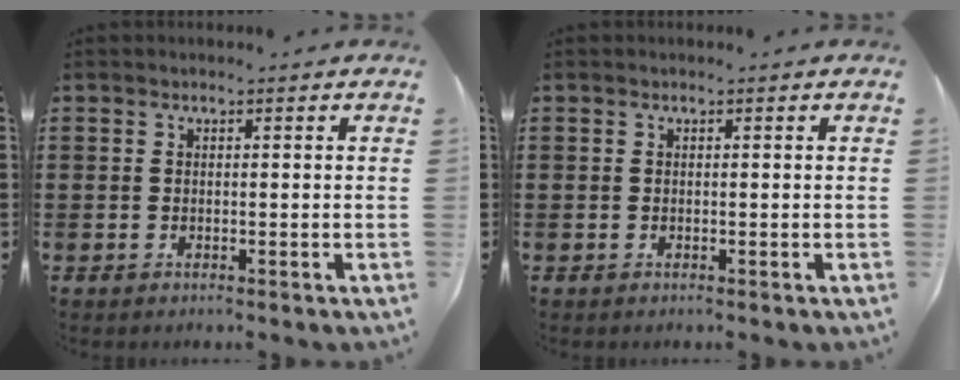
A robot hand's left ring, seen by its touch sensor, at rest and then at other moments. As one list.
[{"total": 0.0}]